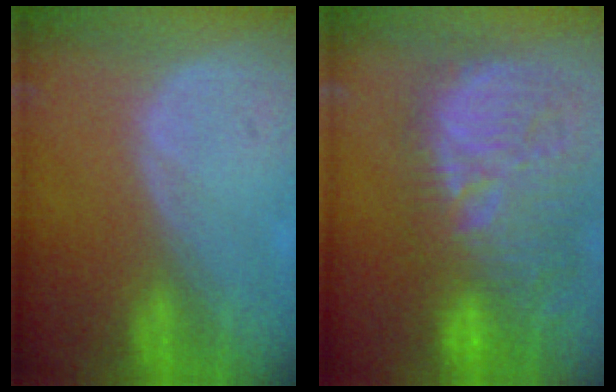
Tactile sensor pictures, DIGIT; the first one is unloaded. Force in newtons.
{"total": 13.9, "press": 12.7, "slide": 5.5}